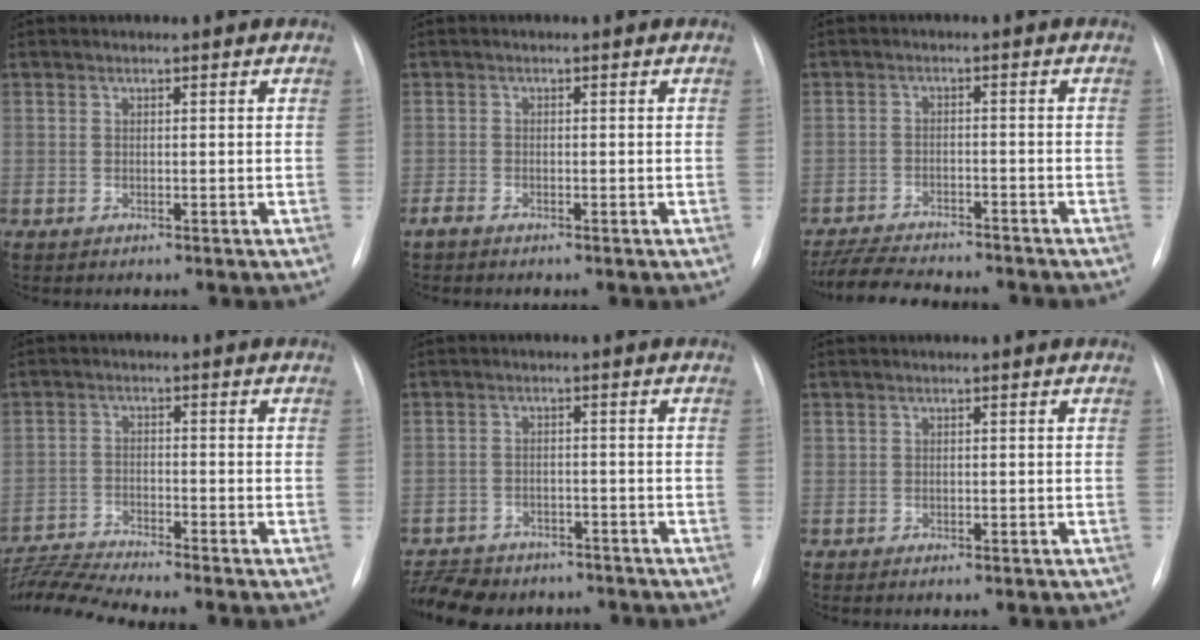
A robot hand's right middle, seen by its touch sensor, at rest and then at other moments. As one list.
[{"total": 1.1, "force": [-0.9, 0.3, 0.5], "torque": [-0.013, -0.001, -0.014]}, {"total": 11.5, "force": [-10.5, 2.1, 4.4], "torque": [-0.077, -0.004, -0.156]}, {"total": 7.7, "force": [-7.3, -2.2, 1.4], "torque": [-0.030, -0.010, -0.136]}, {"total": 11.9, "force": [-9.9, 5.5, 3.6], "torque": [-0.083, 0.001, -0.133]}, {"total": 0.7, "force": [-0.3, 0.5, 0.3], "torque": [-0.005, 0.002, -0.003]}]